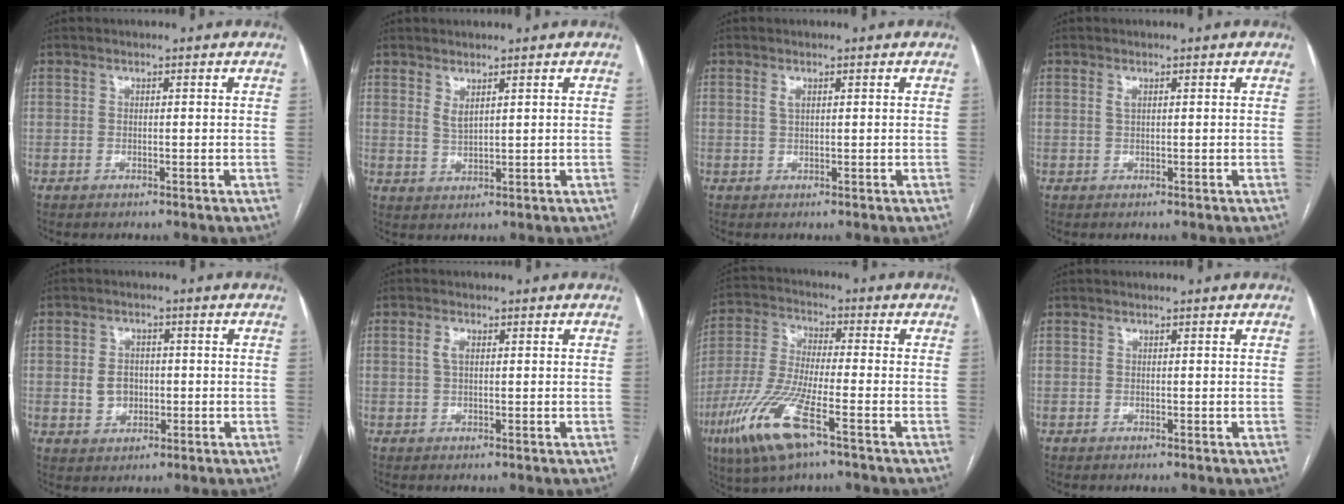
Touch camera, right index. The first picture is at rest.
{"total": 2.1, "force": [1.4, 0.4, 1.5], "torque": [-0.033, -0.008, 0.035]}
{"total": 1.1, "force": [0.6, 0.4, 0.9], "torque": [-0.019, 0.001, 0.012]}
{"total": 0.8, "force": [0.4, 0.2, 0.7], "torque": [-0.016, 0.000, 0.008]}
{"total": 4.2, "force": [-0.1, 3.5, 2.3], "torque": [-0.038, 0.008, 0.006]}
{"total": 2.0, "force": [0.6, 0.9, 1.7], "torque": [-0.036, 0.006, 0.013]}
{"total": 12.7, "force": [-6.6, 2.4, 10.6], "torque": [-0.230, -0.023, -0.123]}
{"total": 0.0}